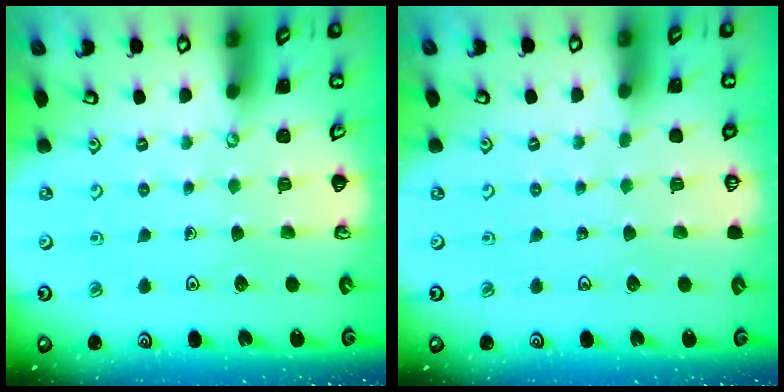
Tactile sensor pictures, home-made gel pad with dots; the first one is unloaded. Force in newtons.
{"total": 0.0}